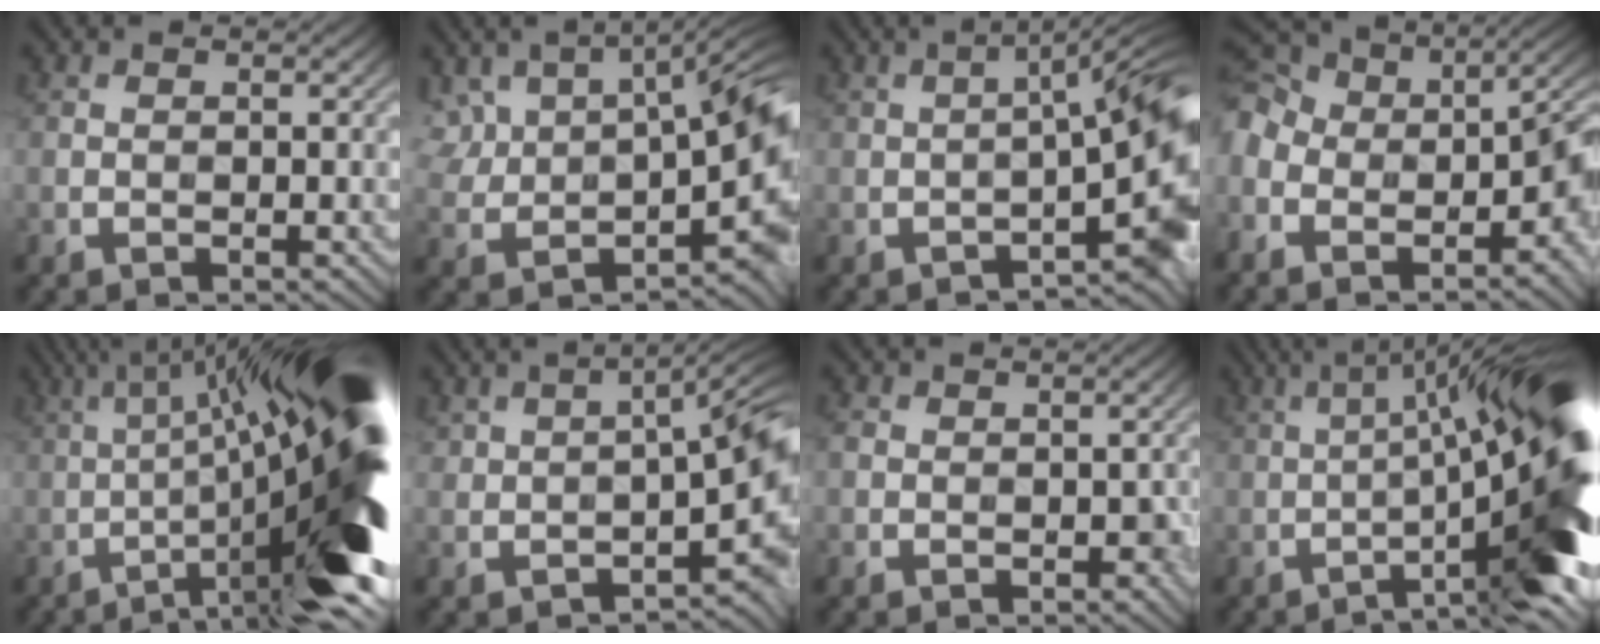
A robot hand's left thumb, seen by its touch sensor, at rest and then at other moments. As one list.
[{"total": 13.5, "force": [1.3, 7.5, 11.2], "torque": [-0.187, -0.008, 0.028]}, {"total": 8.6, "force": [-2.7, 1.7, 7.9], "torque": [-0.102, 0.011, -0.043]}, {"total": 16.7, "force": [-5.0, 12.2, 10.3], "torque": [-0.232, -0.031, -0.067]}, {"total": 20.6, "force": [-2.9, 4.9, 19.8], "torque": [-0.239, 0.012, -0.051]}, {"total": 7.3, "force": [-1.3, 2.4, 6.8], "torque": [-0.098, 0.002, -0.020]}, {"total": 3.2, "force": [-0.8, 2.4, 1.8], "torque": [-0.032, -0.009, -0.016]}, {"total": 16.0, "force": [-3.3, 3.4, 15.3], "torque": [-0.174, 0.013, -0.038]}]